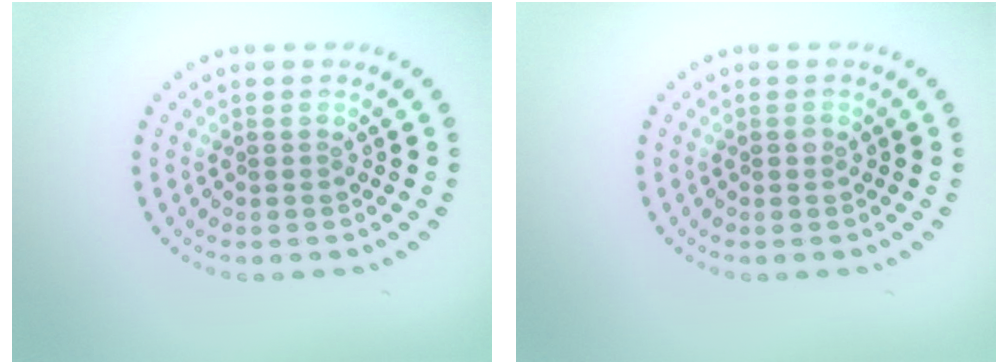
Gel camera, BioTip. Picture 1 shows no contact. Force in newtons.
{"total": 0.5, "press": 0.5, "slide": 0.2}